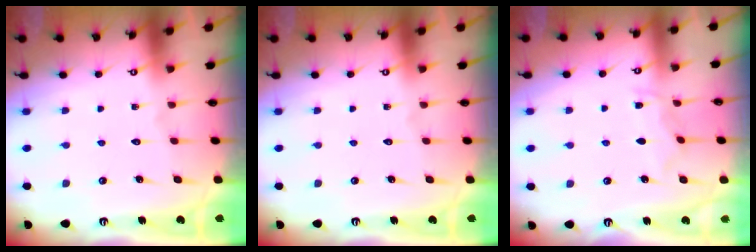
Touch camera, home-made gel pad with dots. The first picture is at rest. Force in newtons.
{"total": 0.0}
{"total": 5.1, "press": 5.1, "slide": 0.4}